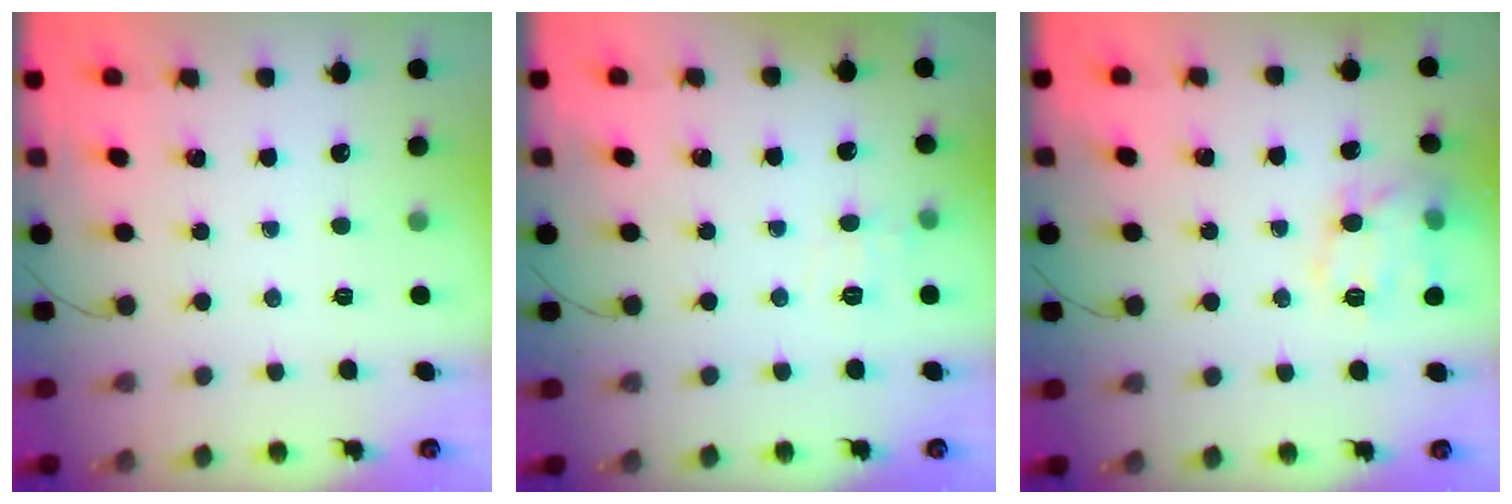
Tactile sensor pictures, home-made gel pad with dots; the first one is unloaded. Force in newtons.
{"total": 5.6, "press": 5.4, "slide": 1.6}
{"total": 11.4, "press": 11.4, "slide": 0.3}